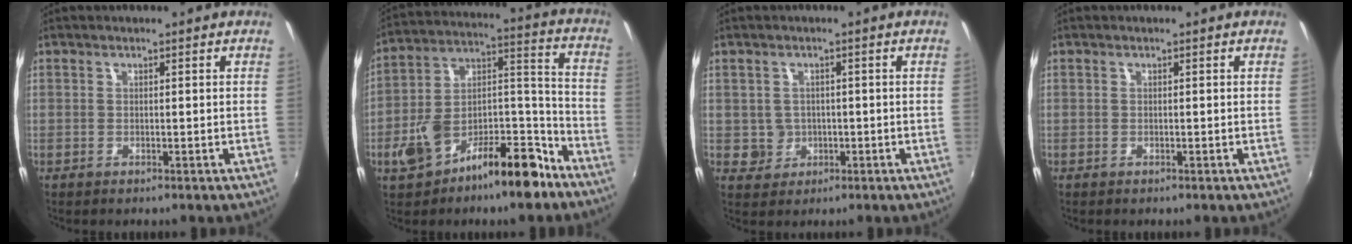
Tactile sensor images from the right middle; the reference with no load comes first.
{"total": 17.5, "force": [-10.3, 7.7, 11.9], "torque": [-0.193, 0.030, -0.154]}
{"total": 3.9, "force": [-0.5, 3.8, 0.5], "torque": [-0.013, 0.006, 0.001]}
{"total": 0.0}